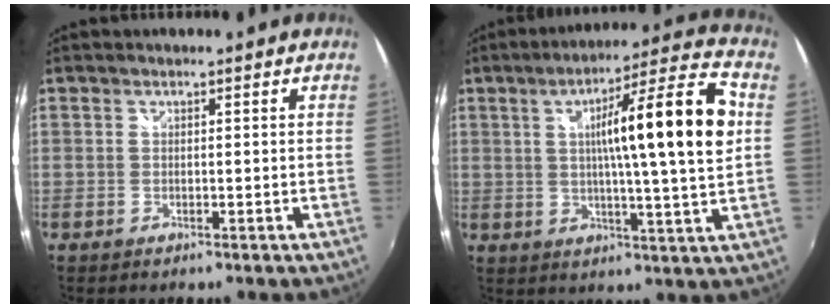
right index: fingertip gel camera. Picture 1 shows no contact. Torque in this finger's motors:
{"motor_torque": [0.66, 0.21, 0.85, 0.21]}